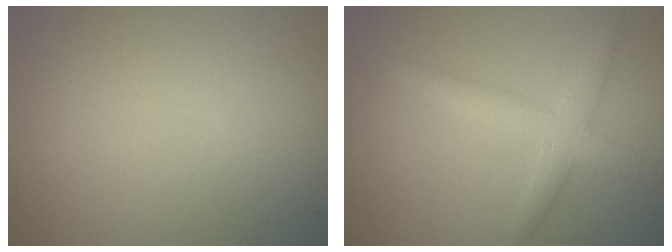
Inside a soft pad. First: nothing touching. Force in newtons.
{"total": 3.1, "press": 3.1, "slide": 0.1}